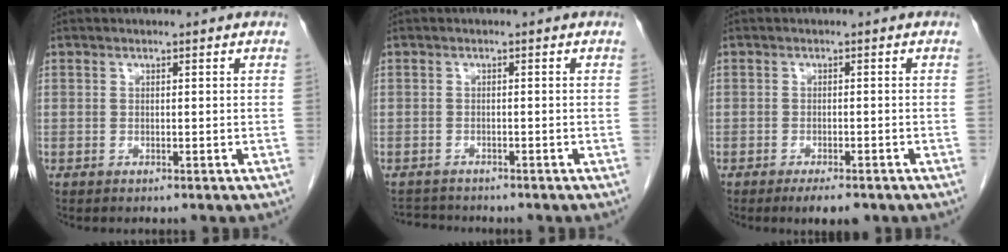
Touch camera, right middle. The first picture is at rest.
{"total": 3.2, "force": [-3.1, 0.7, 0.1], "torque": [0.001, -0.010, -0.049]}
{"total": 3.9, "force": [-2.7, 1.1, 2.5], "torque": [-0.034, -0.004, -0.037]}